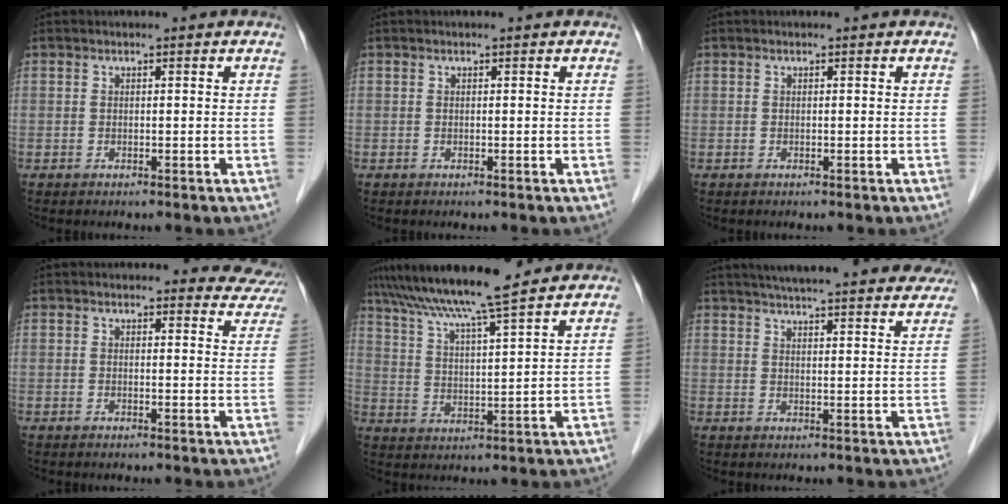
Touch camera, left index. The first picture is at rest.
{"total": 0.0}
{"total": 0.0}
{"total": 6.2, "force": [5.8, 1.9, 0.0], "torque": [0.029, -0.016, 0.031]}
{"total": 13.1, "force": [11.3, -0.3, 6.7], "torque": [-0.122, 0.026, 0.181]}
{"total": 25.4, "force": [23.0, 3.4, 10.0], "torque": [-0.152, -0.012, 0.282]}